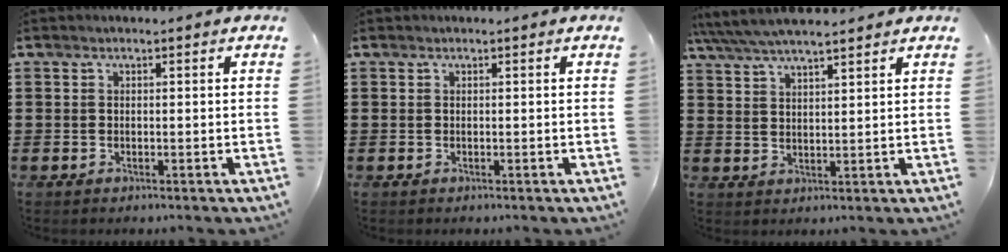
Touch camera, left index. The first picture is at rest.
{"total": 0.0}
{"total": 5.0, "force": [4.4, 0.7, 2.2], "torque": [-0.057, -0.011, 0.079]}